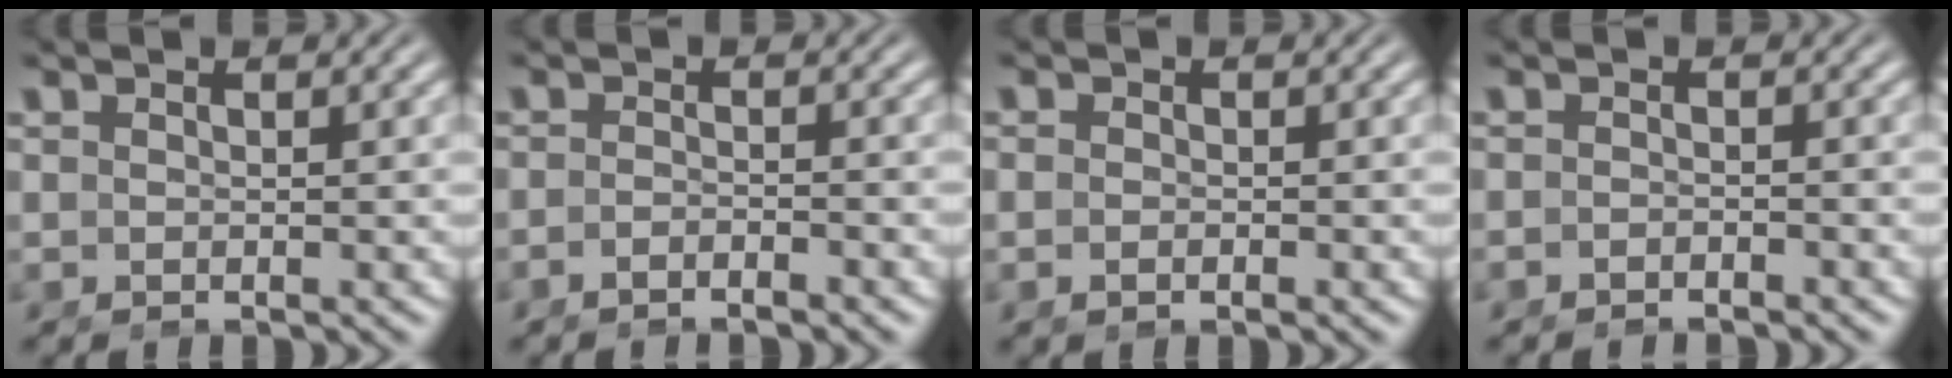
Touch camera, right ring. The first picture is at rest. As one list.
[{"total": 1.9, "force": [-1.9, 0.0, 0.4], "torque": [-0.009, -0.001, -0.035]}, {"total": 1.0, "force": [-0.5, 0.6, 0.6], "torque": [-0.019, -0.007, -0.008]}, {"total": 1.6, "force": [-1.6, 0.0, -0.1], "torque": [-0.002, -0.006, -0.026]}]